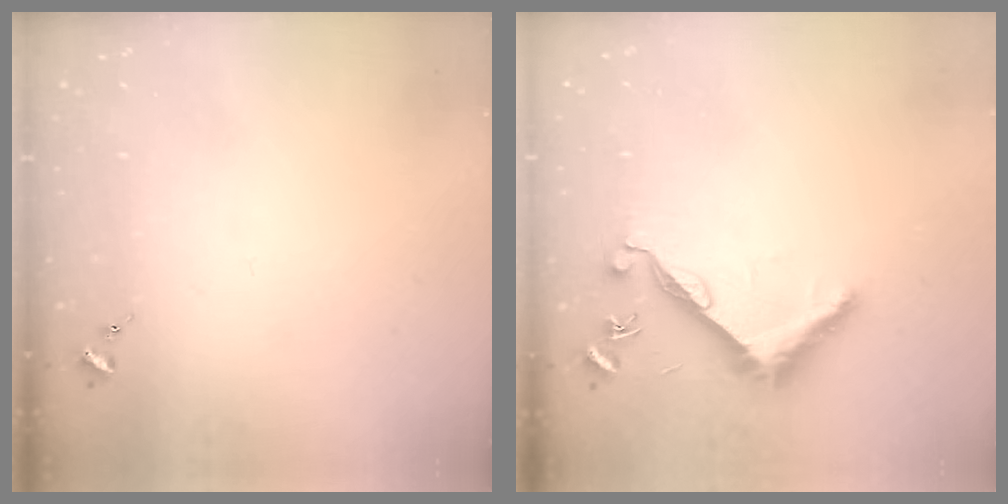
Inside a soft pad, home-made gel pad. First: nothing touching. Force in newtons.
{"total": 8.3, "press": 8.2, "slide": 0.5}